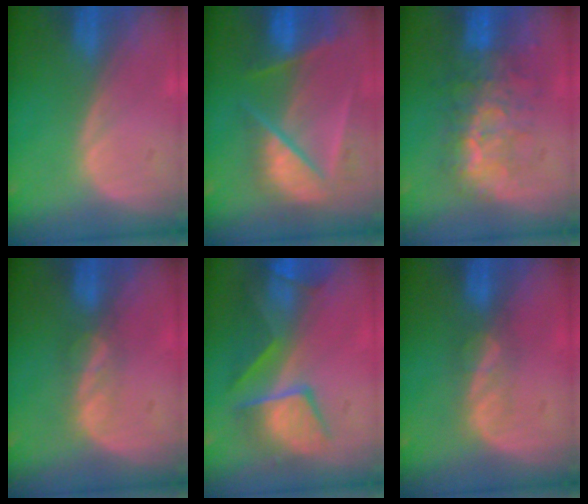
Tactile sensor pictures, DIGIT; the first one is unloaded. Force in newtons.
{"total": 9.8, "press": 8.2, "slide": 5.3}
{"total": 9.5, "press": 8.4, "slide": 4.4}
{"total": 3.1, "press": 2.7, "slide": 1.6}
{"total": 10.0, "press": 8.6, "slide": 5.1}
{"total": 3.5, "press": 3.1, "slide": 1.6}